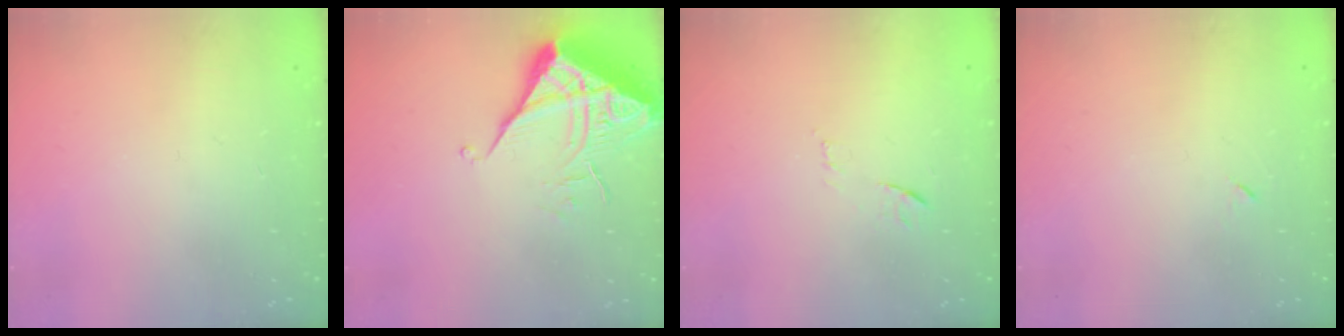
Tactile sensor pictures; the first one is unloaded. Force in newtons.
{"total": 6.6, "press": 6.6, "slide": 0.4}
{"total": 8.1, "press": 8.0, "slide": 0.7}
{"total": 3.3, "press": 3.2, "slide": 0.7}